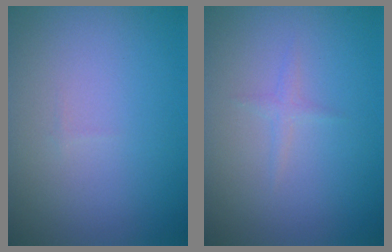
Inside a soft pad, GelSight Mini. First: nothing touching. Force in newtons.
{"total": 0.8, "press": 0.8, "slide": 0.1}